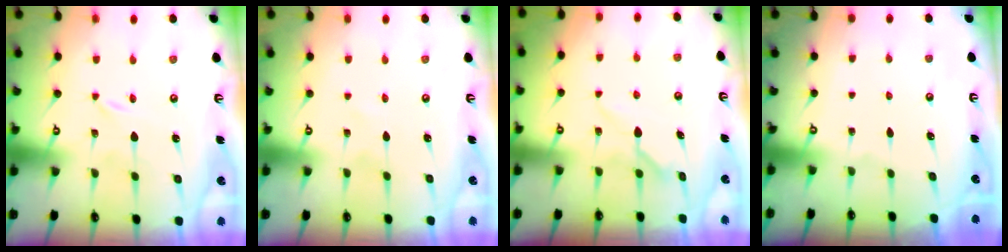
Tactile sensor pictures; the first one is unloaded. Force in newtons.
{"total": 0.0}
{"total": 6.7, "press": 6.7, "slide": 0.2}
{"total": 0.0}